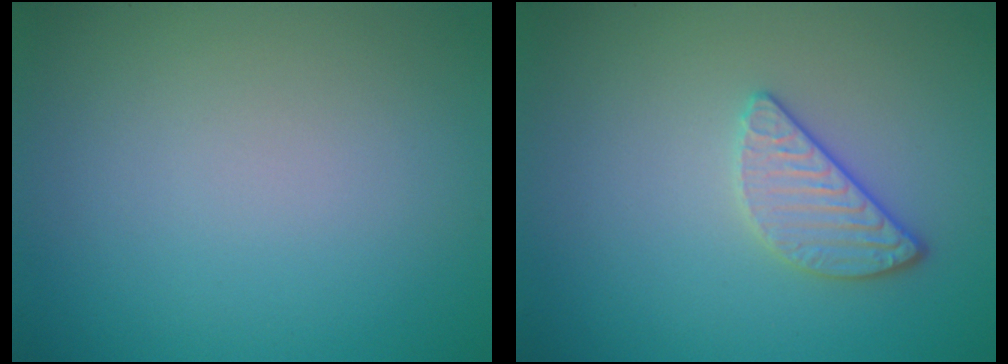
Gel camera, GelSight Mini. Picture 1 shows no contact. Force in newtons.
{"total": 2.4, "press": 2.2, "slide": 0.9}